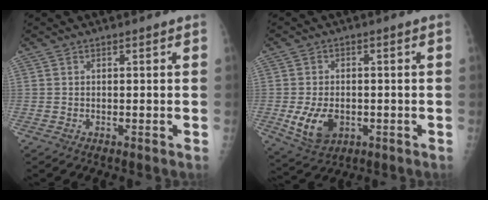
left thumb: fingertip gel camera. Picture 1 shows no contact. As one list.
[{"total": 8.1, "force": [-1.9, 5.4, 5.7], "torque": [-0.096, 0.001, -0.021]}]